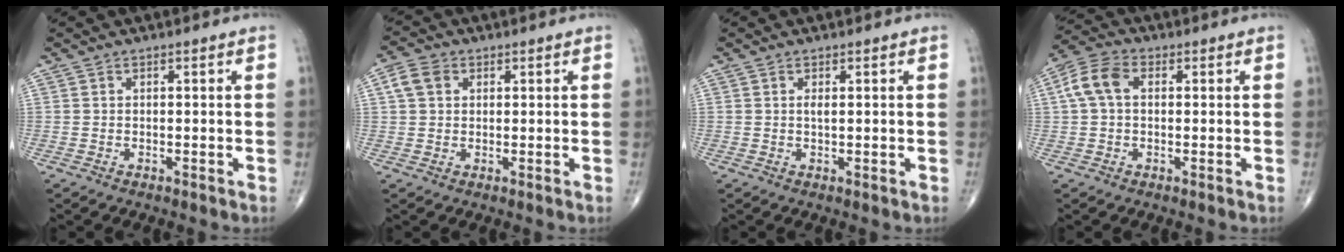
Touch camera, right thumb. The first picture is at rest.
{"total": 4.3, "force": [1.3, 3.3, 2.4], "torque": [-0.043, 0.009, 0.023]}
{"total": 1.0, "force": [0.3, 0.2, 1.0], "torque": [-0.021, -0.002, 0.005]}
{"total": 6.8, "force": [1.0, 4.4, 5.1], "torque": [-0.107, 0.024, 0.014]}